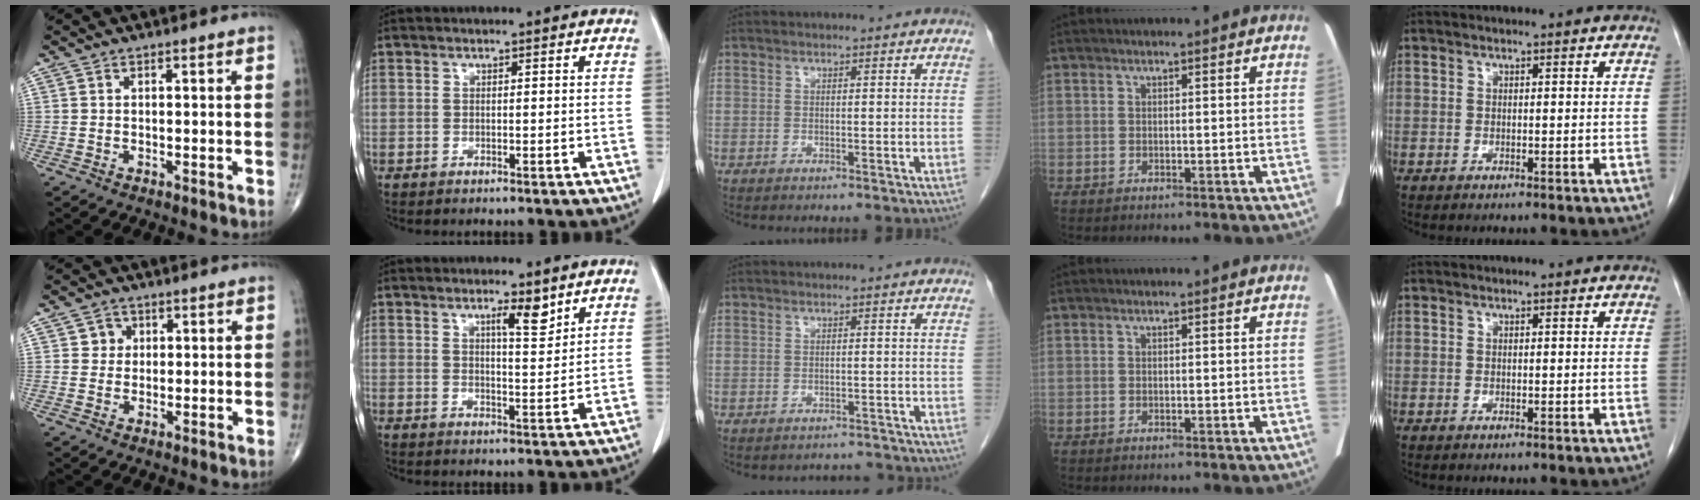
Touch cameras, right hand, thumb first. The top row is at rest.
{"thumb": {"total": 2.8, "force": [0.7, 2.7, 0.6], "torque": [0.010, 0.001, 0.005]}, "index": {"total": 4.2, "force": [2.8, 0.7, 3.0], "torque": [-0.049, -0.003, 0.046]}, "middle": {"total": 2.5, "force": [-2.4, 0.7, -0.7], "torque": [0.013, 0.004, -0.030]}}